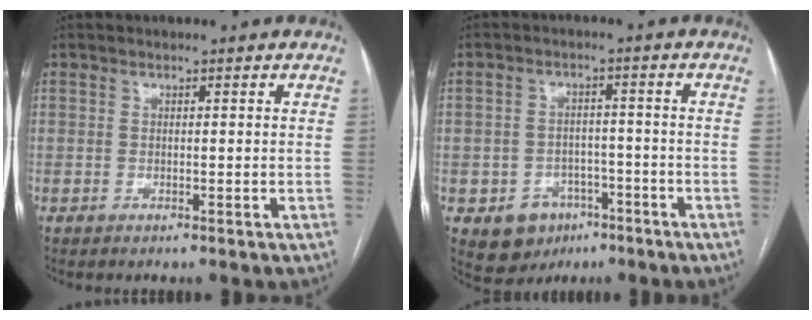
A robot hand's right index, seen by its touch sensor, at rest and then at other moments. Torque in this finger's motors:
{"motor_torque": [-0.09, -0.24, -0.31, -0.13]}